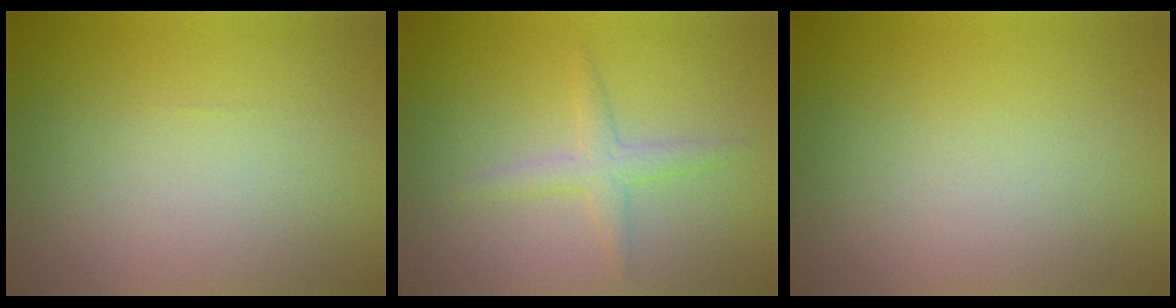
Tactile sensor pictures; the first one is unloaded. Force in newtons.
{"total": 2.0, "press": 2.0, "slide": 0.1}
{"total": 0.0}